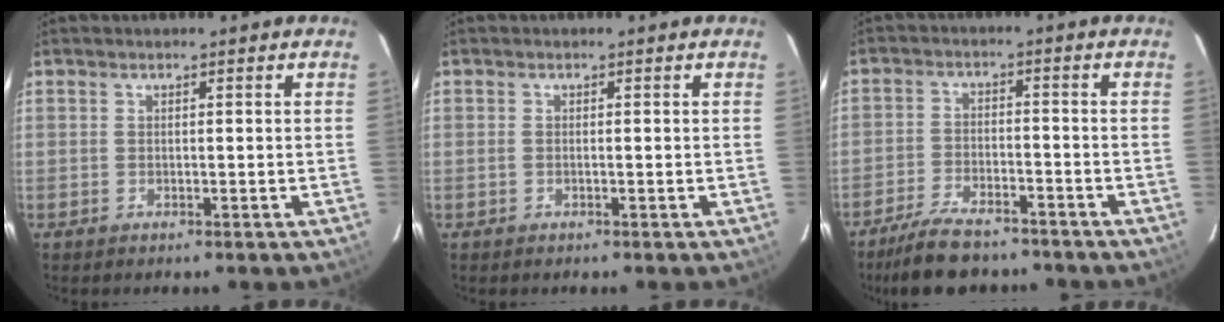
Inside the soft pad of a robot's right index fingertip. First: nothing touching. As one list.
[{"total": 0.0}, {"total": 11.4, "force": [-9.5, 3.9, 5.0], "torque": [-0.119, -0.006, -0.153]}]